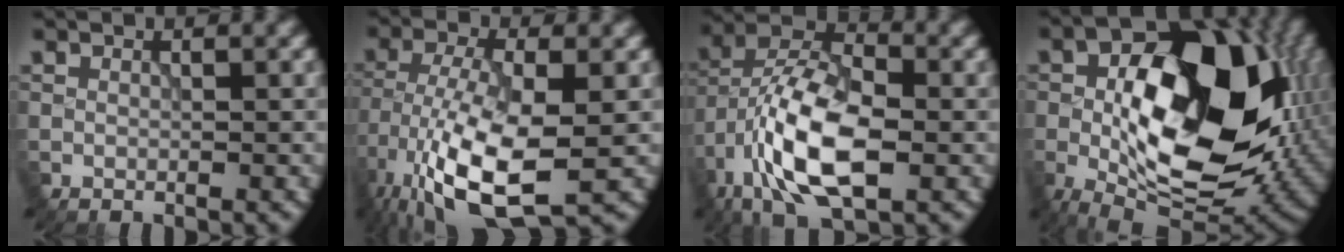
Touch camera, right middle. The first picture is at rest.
{"total": 11.2, "force": [-4.5, 4.0, 9.4], "torque": [-0.190, -0.013, -0.082]}
{"total": 10.7, "force": [-3.7, 4.9, 8.7], "torque": [-0.168, 0.007, -0.077]}
{"total": 16.7, "force": [-1.1, 9.4, 13.7], "torque": [-0.209, -0.003, -0.024]}